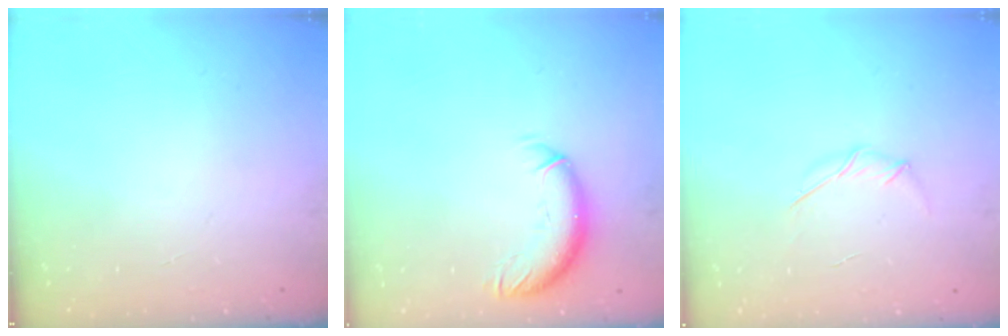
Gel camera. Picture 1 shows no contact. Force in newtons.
{"total": 10.0, "press": 9.9, "slide": 1.9}
{"total": 3.9, "press": 3.8, "slide": 0.9}